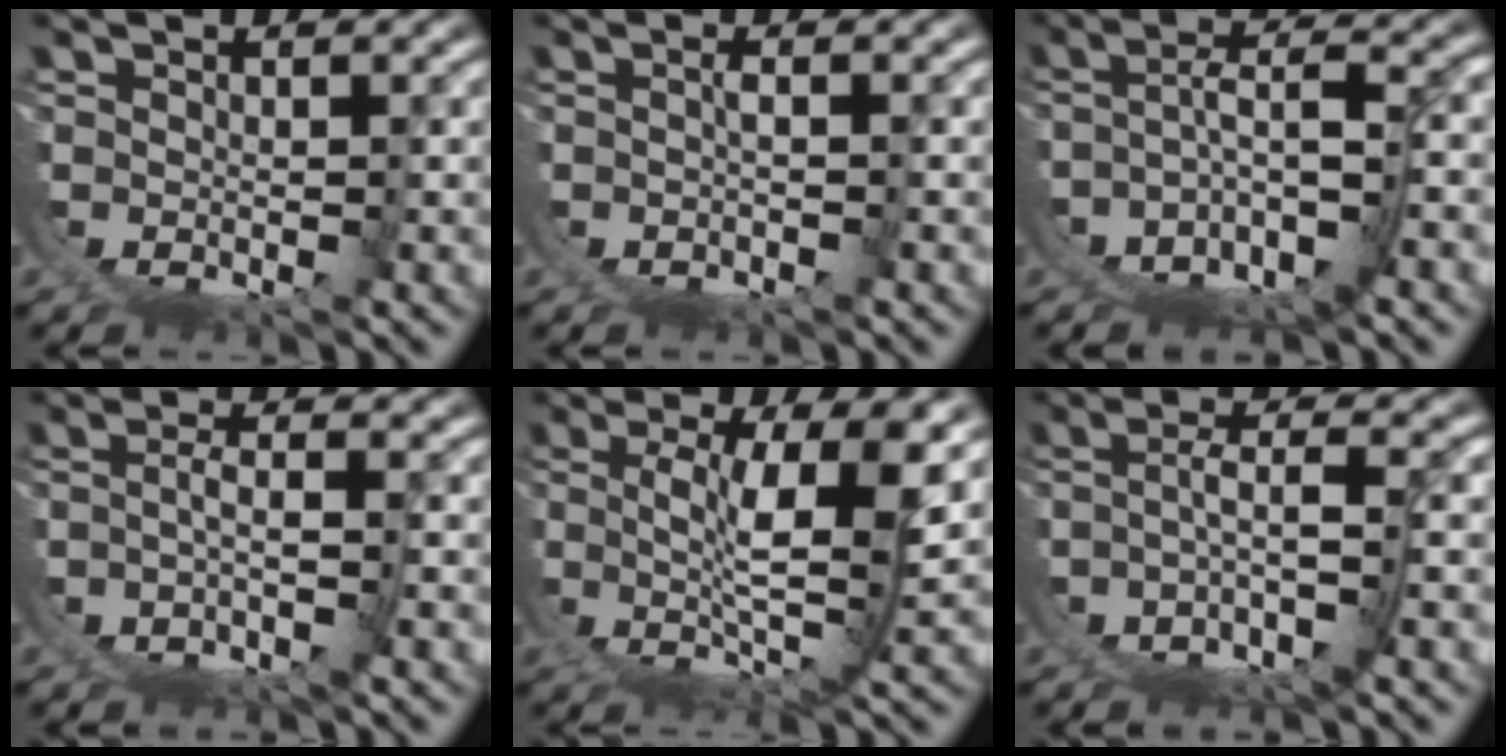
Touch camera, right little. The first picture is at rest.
{"total": 1.2, "force": [-0.6, 0.4, 1.0], "torque": [-0.013, -0.004, -0.009]}
{"total": 7.9, "force": [-3.9, 4.7, 5.1], "torque": [-0.090, -0.024, -0.053]}
{"total": 2.8, "force": [-1.8, -0.4, 2.1], "torque": [-0.027, -0.011, -0.024]}
{"total": 6.4, "force": [1.3, -0.3, 6.3], "torque": [-0.094, -0.015, 0.033]}
{"total": 4.5, "force": [-3.0, 1.0, 3.2], "torque": [-0.046, -0.009, -0.043]}